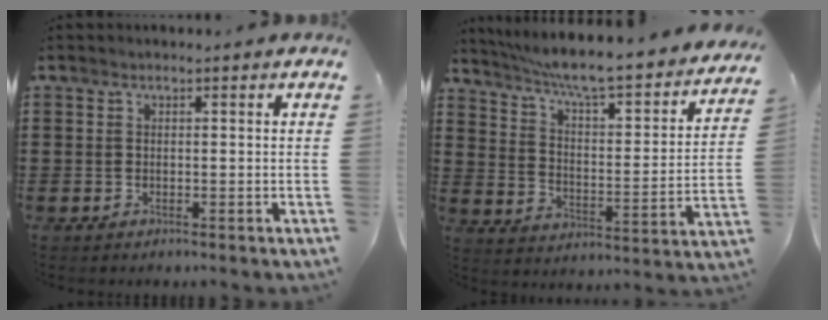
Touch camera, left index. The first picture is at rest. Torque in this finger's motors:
{"motor_torque": [1.35, -0.79, 0.39, 0.21]}